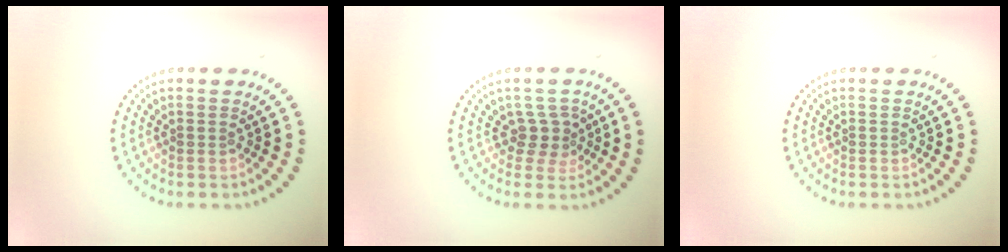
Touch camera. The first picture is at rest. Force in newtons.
{"total": 2.1, "press": 1.5, "slide": 1.4}
{"total": 0.0}